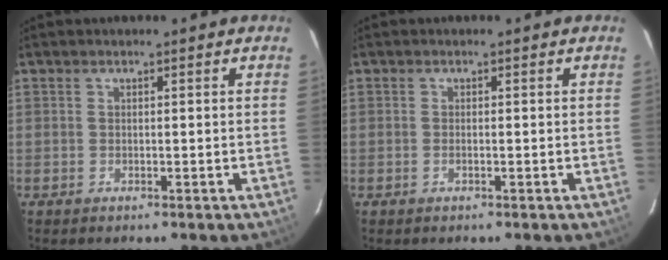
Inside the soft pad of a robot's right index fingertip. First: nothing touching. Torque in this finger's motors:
{"motor_torque": [-0.07, -0.02, -0.03, 0.00]}